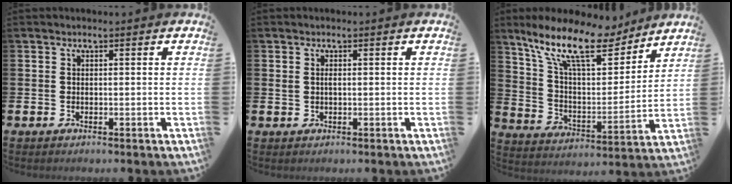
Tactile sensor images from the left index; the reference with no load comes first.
{"total": 0.7, "force": [0.1, 0.3, 0.6], "torque": [-0.012, 0.003, 0.001]}
{"total": 13.8, "force": [10.4, 4.8, 7.8], "torque": [-0.179, -0.053, 0.179]}